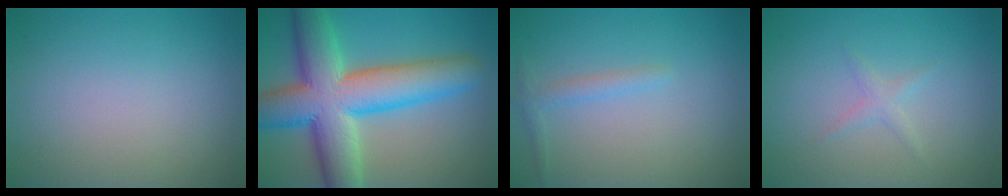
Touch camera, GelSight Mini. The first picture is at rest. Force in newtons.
{"total": 12.1, "press": 12.1, "slide": 0.4}
{"total": 1.3, "press": 1.3, "slide": 0.1}
{"total": 1.1, "press": 1.1, "slide": 0.1}